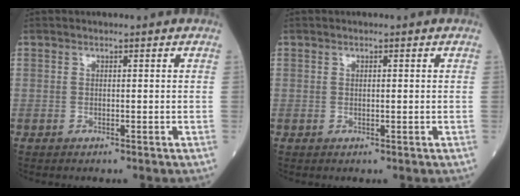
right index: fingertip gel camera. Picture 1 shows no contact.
{"total": 0.5, "force": [0.1, 0.1, 0.5], "torque": [-0.012, -0.001, 0.002]}